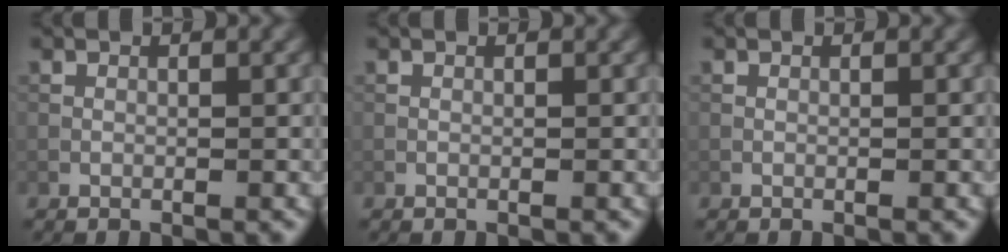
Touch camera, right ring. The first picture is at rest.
{"total": 0.0}
{"total": 0.0}